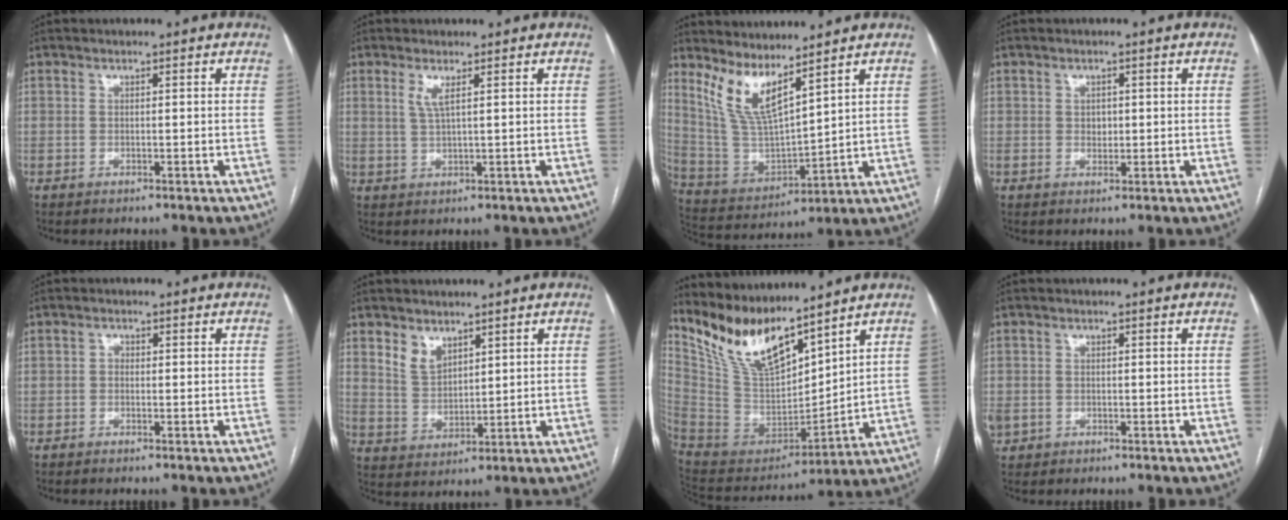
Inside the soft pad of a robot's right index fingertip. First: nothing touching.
{"total": 2.4, "force": [1.1, 0.1, 2.1], "torque": [-0.054, -0.002, 0.025]}
{"total": 9.6, "force": [6.9, 1.6, 6.5], "torque": [-0.144, -0.012, 0.158]}
{"total": 1.5, "force": [0.1, 1.2, 0.9], "torque": [-0.013, 0.001, 0.004]}
{"total": 0.8, "force": [-0.1, 0.6, 0.5], "torque": [-0.005, 0.003, -0.006]}
{"total": 4.7, "force": [3.3, 2.7, 2.0], "torque": [-0.043, 0.000, 0.076]}
{"total": 14.8, "force": [12.4, 3.5, 7.2], "torque": [-0.148, -0.001, 0.255]}
{"total": 1.9, "force": [-0.6, 1.7, 0.7], "torque": [-0.014, 0.004, -0.004]}